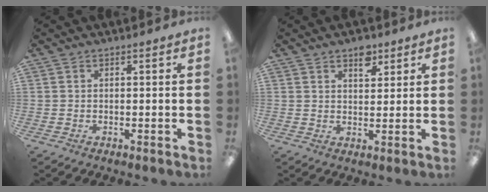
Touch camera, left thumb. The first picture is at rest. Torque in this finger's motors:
{"motor_torque": [-0.32, -0.21, -0.08, 0.05, 0.03]}